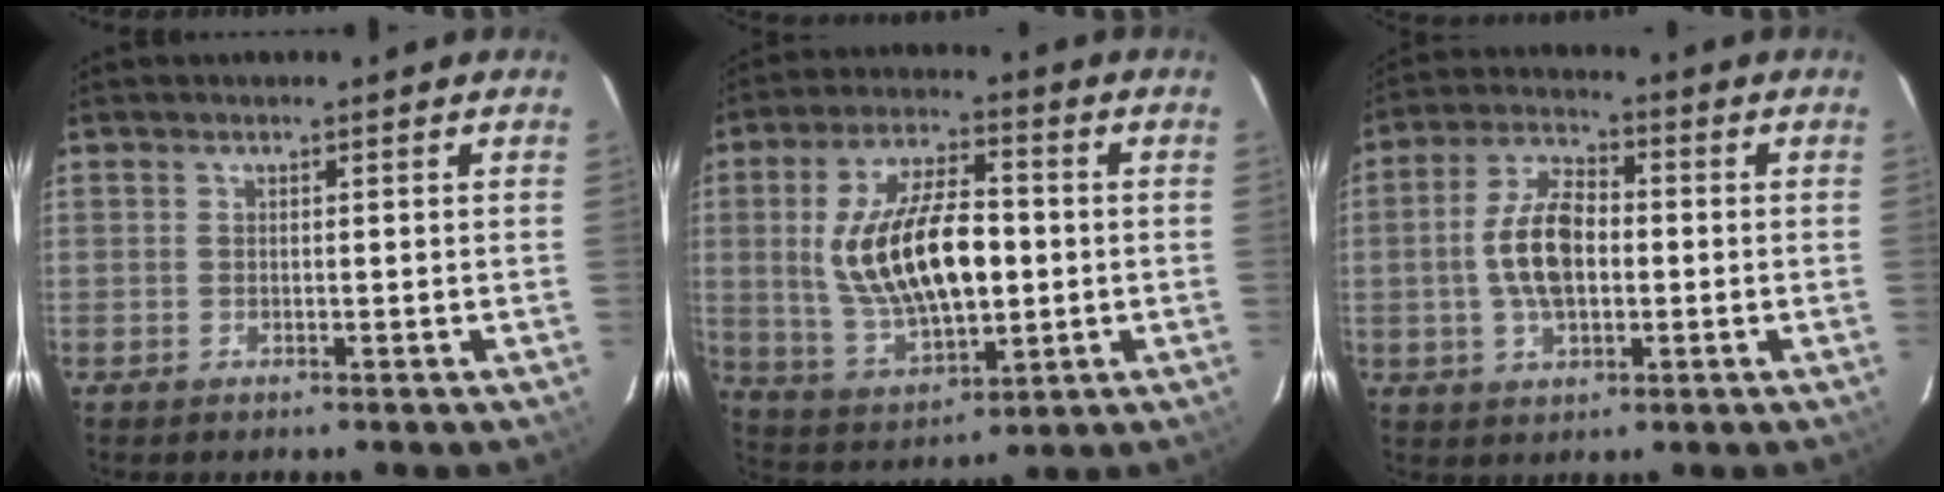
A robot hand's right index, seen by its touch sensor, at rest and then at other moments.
{"total": 18.1, "force": [0.3, 8.3, 16.1], "torque": [-0.314, 0.002, 0.023]}
{"total": 10.3, "force": [-0.9, 5.5, 8.8], "torque": [-0.175, 0.013, -0.015]}